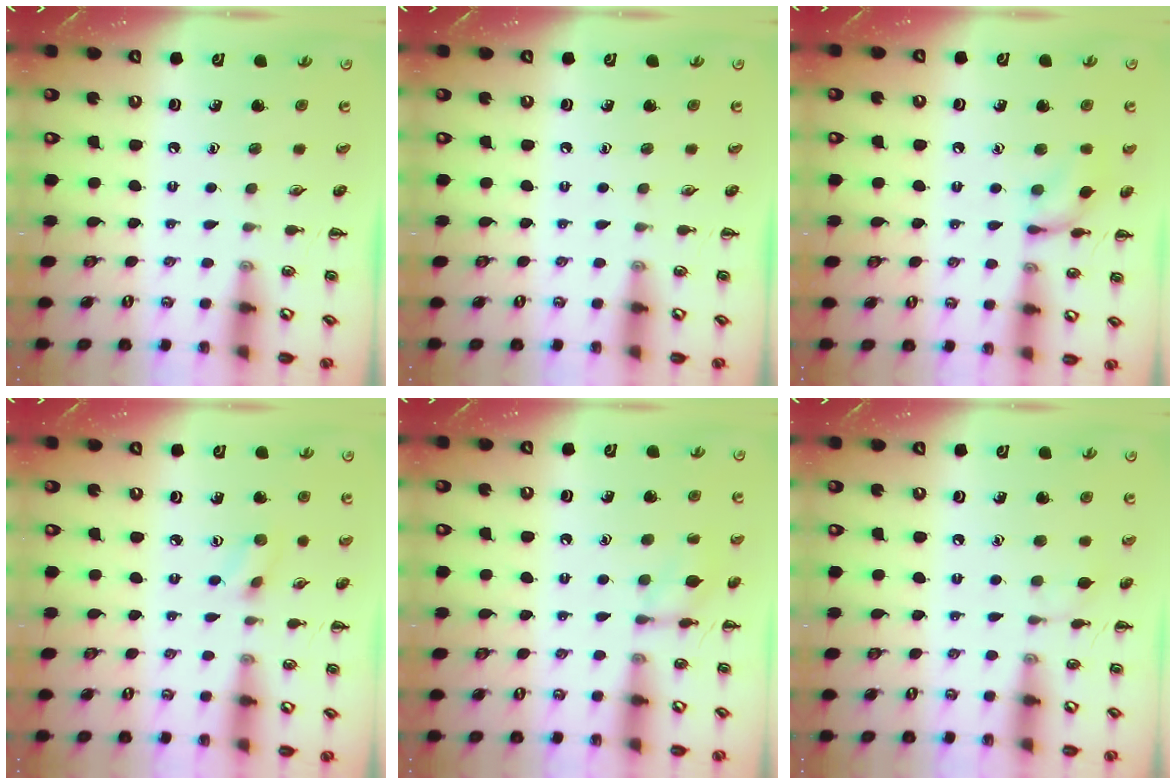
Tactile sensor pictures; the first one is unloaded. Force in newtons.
{"total": 0.0}
{"total": 9.0, "press": 9.0, "slide": 0.6}
{"total": 3.4, "press": 3.2, "slide": 1.3}
{"total": 9.2, "press": 9.2, "slide": 0.9}
{"total": 5.2, "press": 4.9, "slide": 1.8}